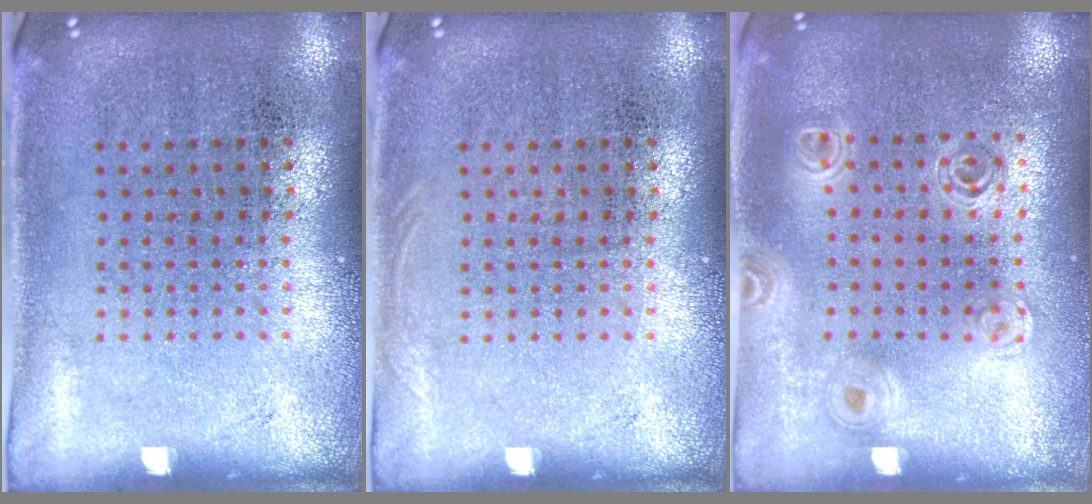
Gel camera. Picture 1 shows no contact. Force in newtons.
{"total": 0.5, "press": 0.5, "slide": 0.2}
{"total": 1.4, "press": 1.3, "slide": 0.5}